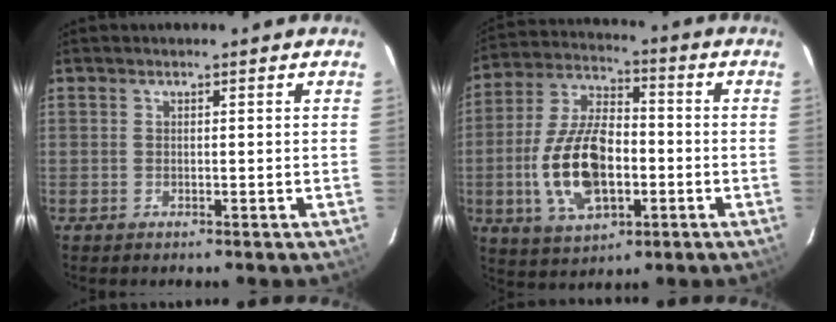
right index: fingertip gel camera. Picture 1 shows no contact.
{"total": 16.3, "force": [-3.5, 8.5, 13.5], "torque": [-0.278, 0.007, -0.055]}